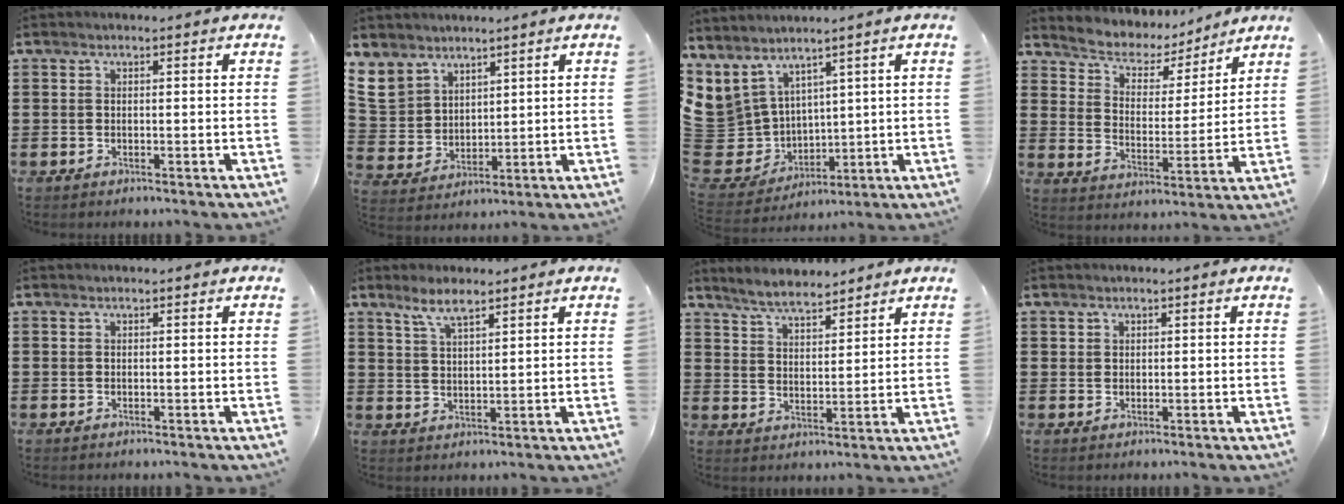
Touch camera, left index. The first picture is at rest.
{"total": 6.5, "force": [4.5, 4.6, 0.8], "torque": [-0.058, -0.015, 0.086]}
{"total": 7.0, "force": [3.5, 6.0, 0.6], "torque": [-0.083, -0.040, 0.072]}
{"total": 5.1, "force": [4.7, 1.9, 0.6], "torque": [-0.043, -0.032, 0.077]}
{"total": 0.0}
{"total": 4.3, "force": [3.2, 1.0, 2.8], "torque": [-0.063, 0.003, 0.057]}
{"total": 5.0, "force": [4.8, 0.8, 1.3], "torque": [-0.041, -0.007, 0.089]}
{"total": 1.1, "force": [0.8, 0.7, 0.0], "torque": [-0.004, 0.001, 0.018]}